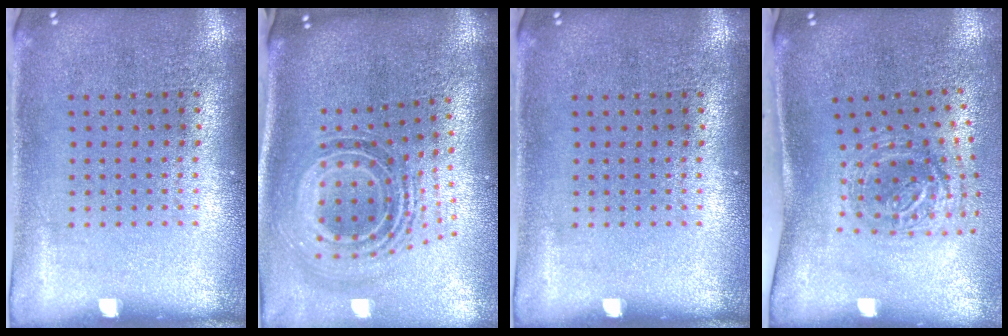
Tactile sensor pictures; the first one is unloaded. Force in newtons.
{"total": 1.7, "press": 1.3, "slide": 1.1}
{"total": 0.0}
{"total": 1.3, "press": 1.1, "slide": 0.7}